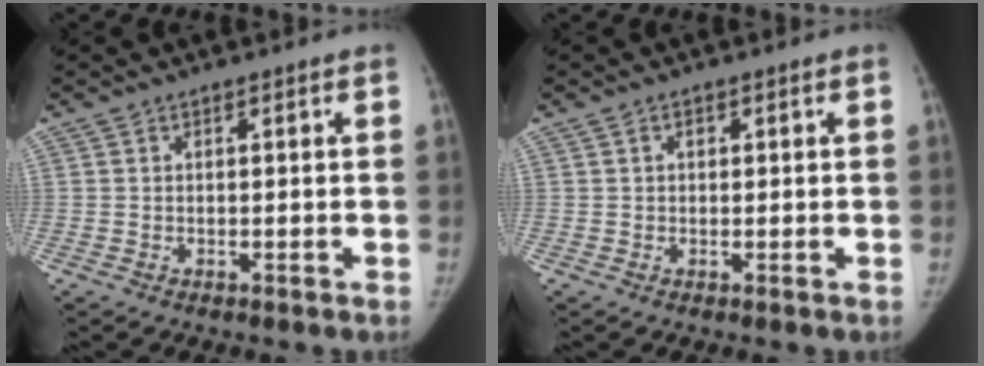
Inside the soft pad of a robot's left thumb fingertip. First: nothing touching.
{"total": 1.2, "force": [0.4, 0.9, 0.5], "torque": [-0.002, 0.000, 0.005]}